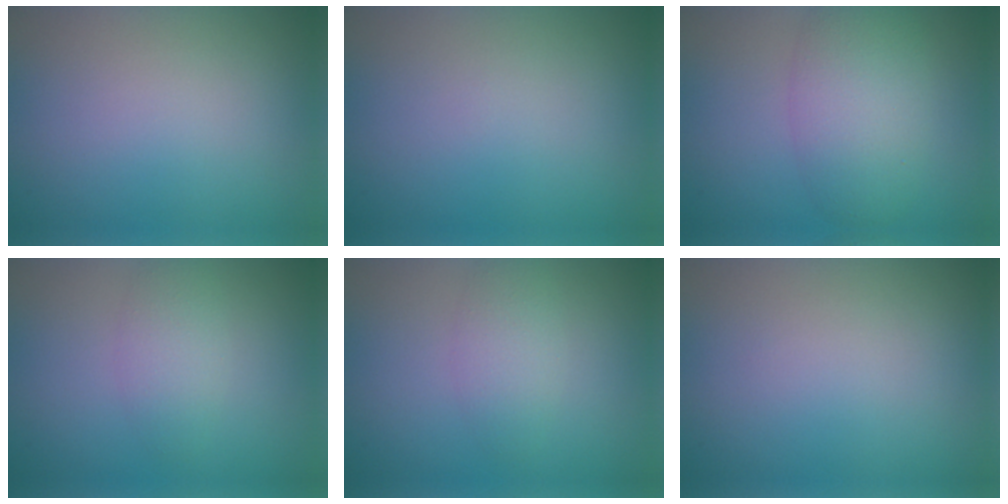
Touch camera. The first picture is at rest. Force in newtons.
{"total": 0.0}
{"total": 5.3, "press": 5.3, "slide": 0.2}
{"total": 2.3, "press": 2.3, "slide": 0.1}
{"total": 2.3, "press": 2.3, "slide": 0.1}
{"total": 0.0}